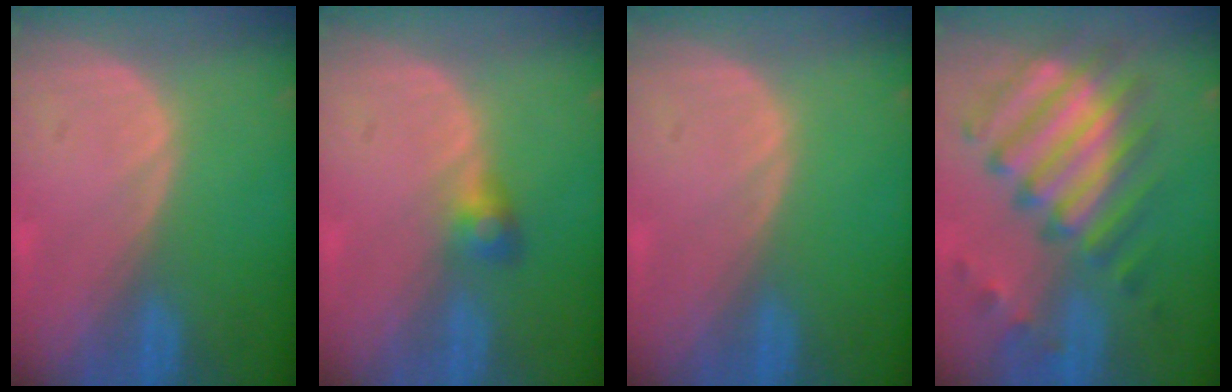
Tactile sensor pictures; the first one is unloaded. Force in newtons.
{"total": 2.5, "press": 2.5, "slide": 0.2}
{"total": 0.0}
{"total": 11.3, "press": 10.6, "slide": 3.9}